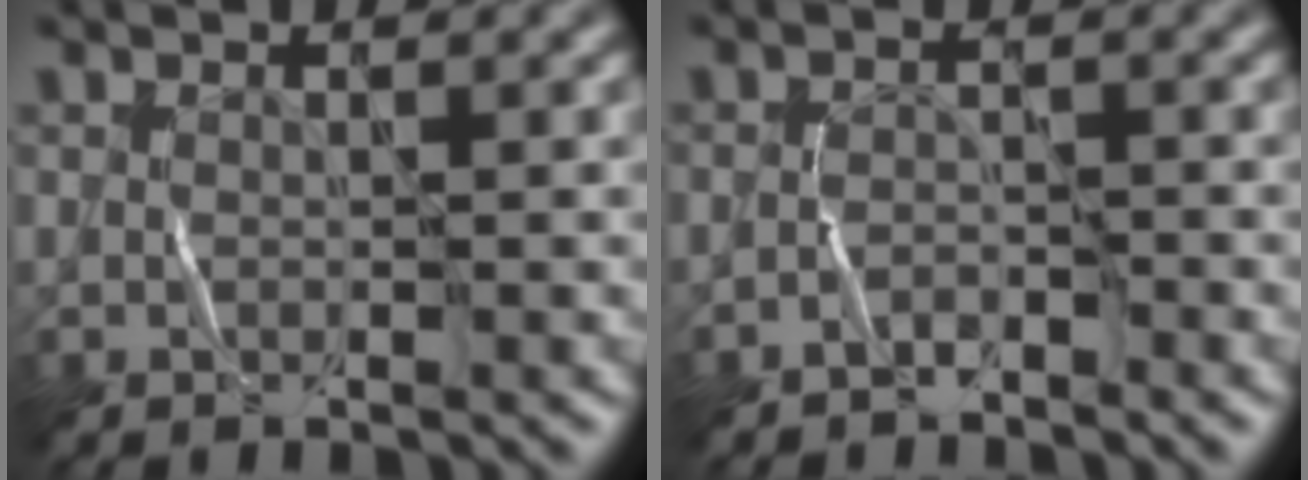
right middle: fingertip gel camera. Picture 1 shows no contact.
{"total": 1.6, "force": [-1.5, 0.2, 0.0], "torque": [-0.001, 0.008, -0.031]}